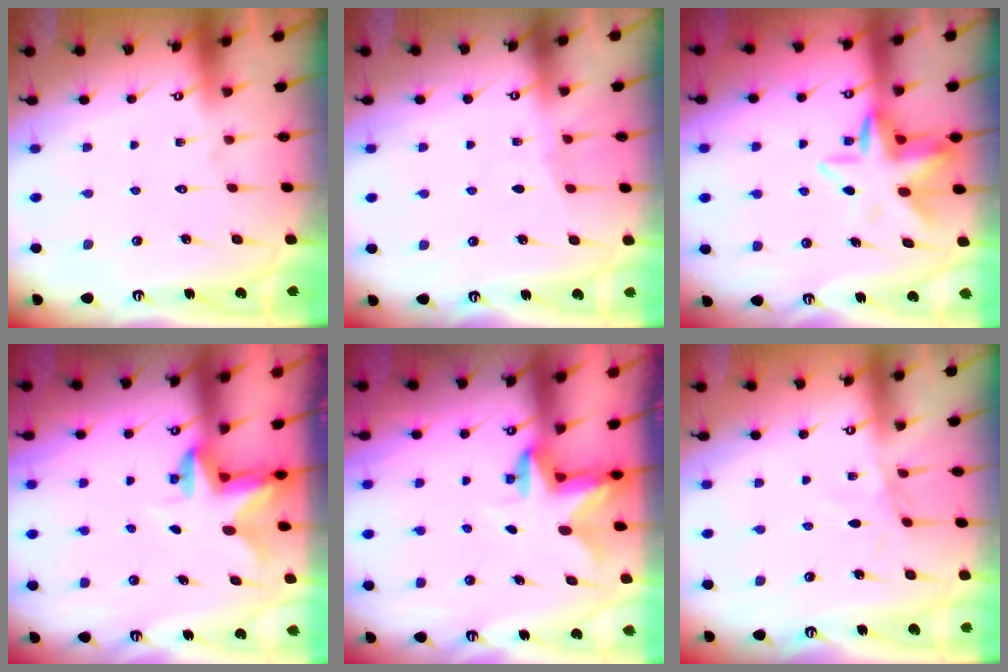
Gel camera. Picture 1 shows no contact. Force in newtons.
{"total": 3.8, "press": 3.7, "slide": 0.4}
{"total": 8.8, "press": 8.4, "slide": 2.5}
{"total": 2.7, "press": 2.6, "slide": 0.5}
{"total": 2.9, "press": 2.8, "slide": 0.5}
{"total": 1.5, "press": 1.5, "slide": 0.4}